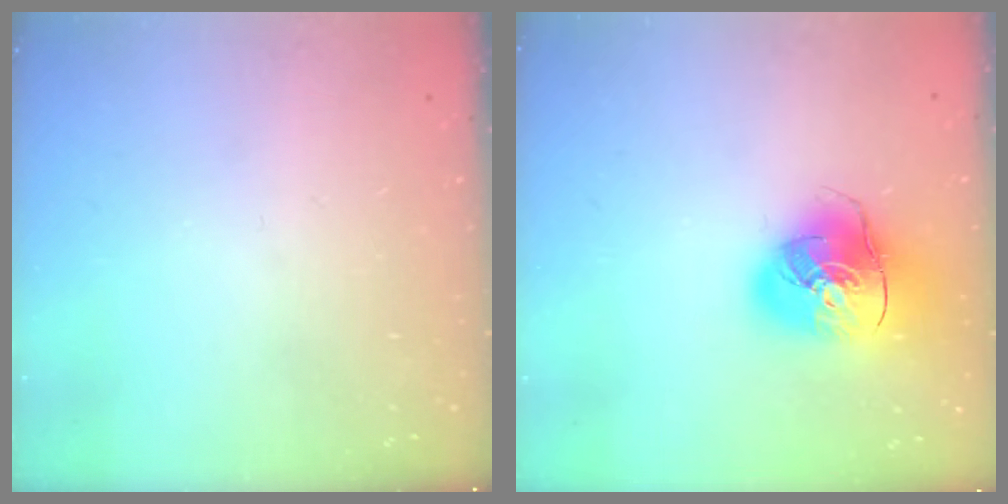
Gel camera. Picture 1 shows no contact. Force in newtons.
{"total": 16.3, "press": 16.1, "slide": 2.4}